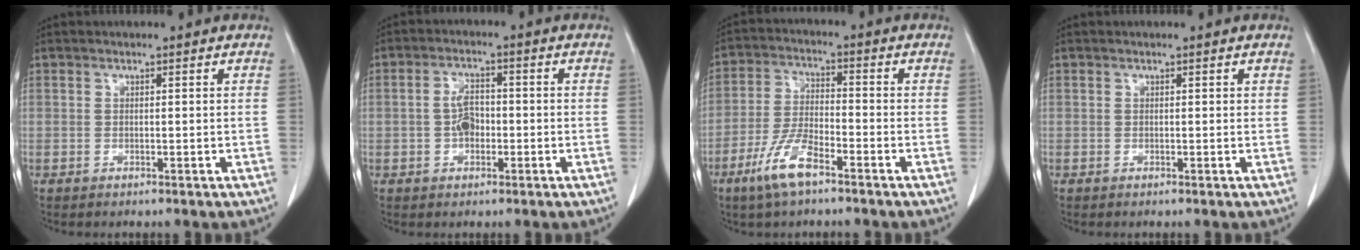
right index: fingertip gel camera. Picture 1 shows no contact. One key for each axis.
{"total": 3.9, "fx": -0.8, "fy": 2.3, "fz": 3.1, "tx": -0.059, "ty": 0.012, "tz": -0.016}
{"total": 8.1, "fx": -5.1, "fy": 1.9, "fz": 6.0, "tx": -0.129, "ty": -0.009, "tz": -0.101}
{"total": 0.0}